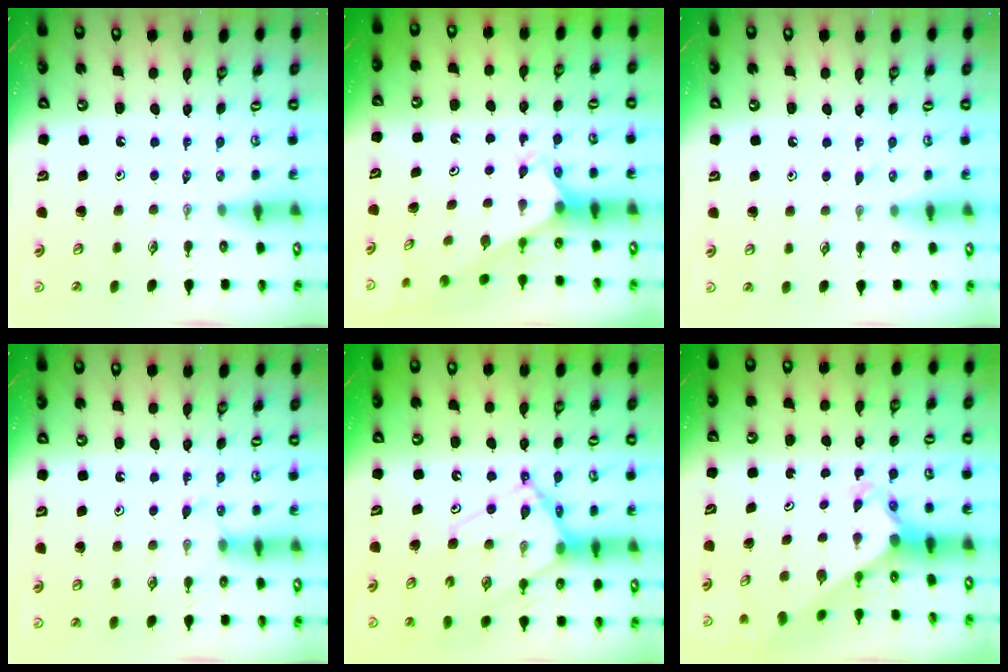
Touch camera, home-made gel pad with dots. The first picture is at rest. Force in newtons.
{"total": 2.2, "press": 2.2, "slide": 0.2}
{"total": 5.8, "press": 5.7, "slide": 0.7}
{"total": 4.9, "press": 4.9, "slide": 0.6}
{"total": 16.2, "press": 16.2, "slide": 1.1}
{"total": 2.8, "press": 2.8, "slide": 0.1}